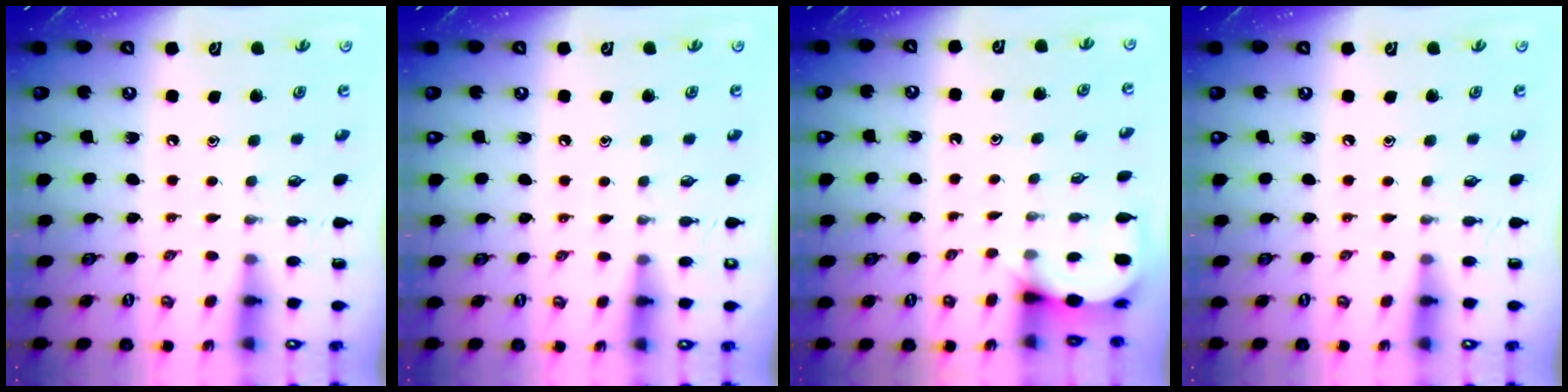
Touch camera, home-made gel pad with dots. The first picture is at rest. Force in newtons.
{"total": 3.9, "press": 3.9, "slide": 0.6}
{"total": 3.1, "press": 3.1, "slide": 0.2}
{"total": 0.0}